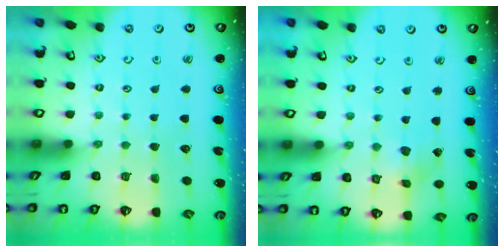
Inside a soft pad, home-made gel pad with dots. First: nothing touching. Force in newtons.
{"total": 2.1, "press": 2.1, "slide": 0.2}